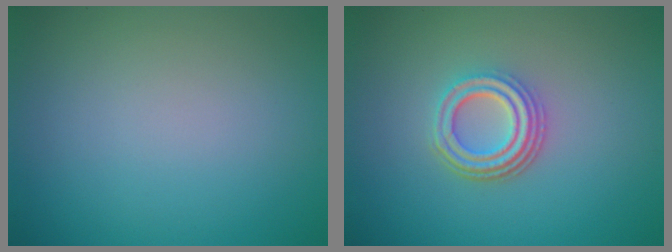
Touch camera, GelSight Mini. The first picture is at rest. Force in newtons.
{"total": 3.9, "press": 3.1, "slide": 2.4}